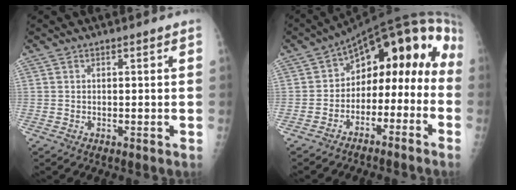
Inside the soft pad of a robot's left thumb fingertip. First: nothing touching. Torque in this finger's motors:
{"motor_torque": [0.68, 0.74, 0.13, 0.04, 0.09]}